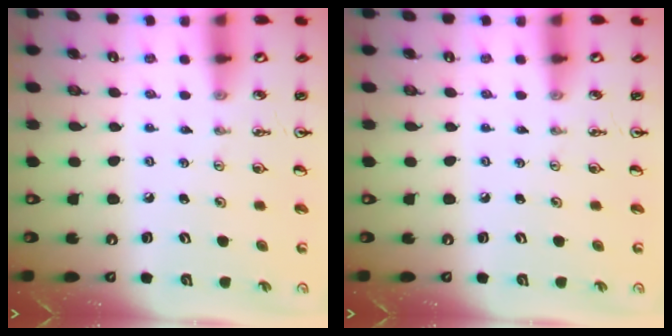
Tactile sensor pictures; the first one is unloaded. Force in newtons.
{"total": 0.0}